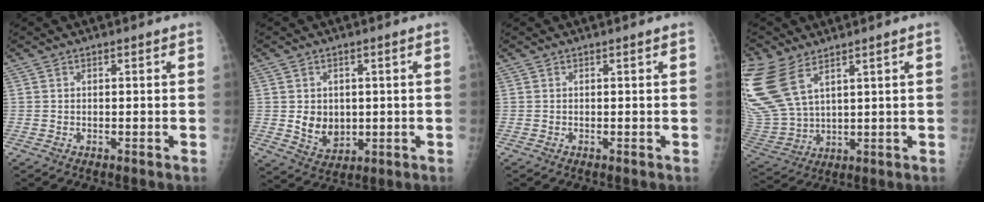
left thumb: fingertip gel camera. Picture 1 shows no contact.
{"total": 6.4, "force": [0.2, 5.2, 3.8], "torque": [-0.031, -0.013, 0.018]}
{"total": 0.0}
{"total": 17.6, "force": [9.5, 8.8, 11.9], "torque": [-0.296, -0.022, 0.204]}